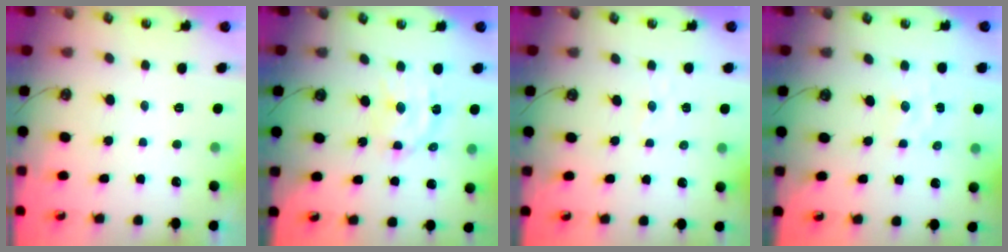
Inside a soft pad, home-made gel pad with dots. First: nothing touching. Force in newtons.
{"total": 12.0, "press": 12.0, "slide": 1.0}
{"total": 1.4, "press": 1.4, "slide": 0.2}
{"total": 2.0, "press": 2.0, "slide": 0.3}